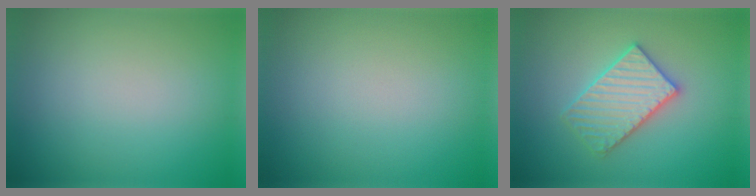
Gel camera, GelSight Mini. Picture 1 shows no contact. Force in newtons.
{"total": 0.0}
{"total": 3.7, "press": 3.7, "slide": 0.6}